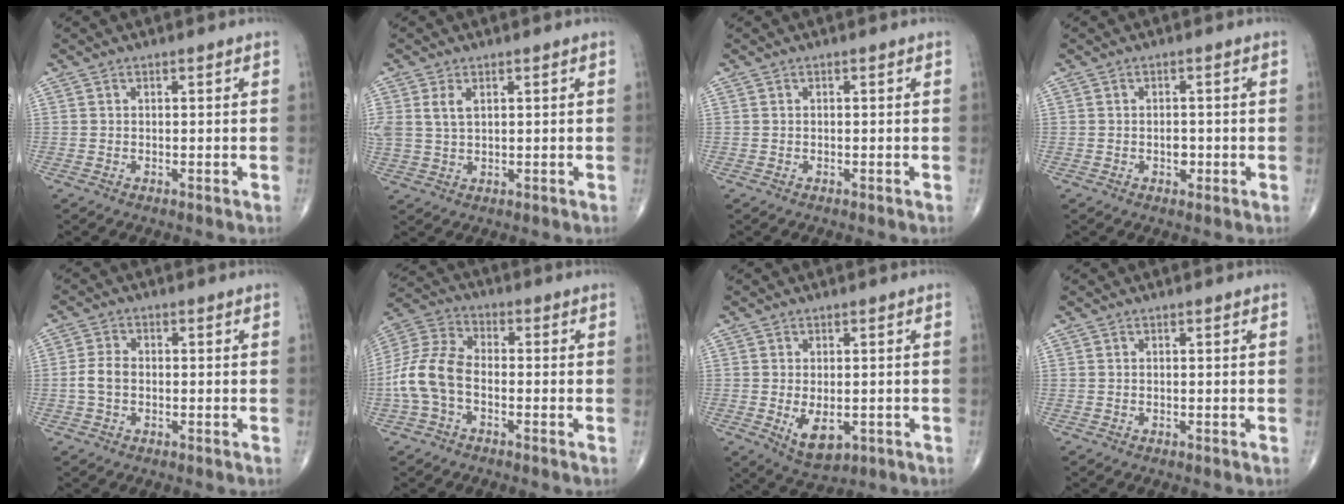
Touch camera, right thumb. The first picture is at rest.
{"total": 4.6, "force": [1.6, 2.7, 3.3], "torque": [-0.078, 0.003, 0.038]}
{"total": 0.0}
{"total": 2.2, "force": [-0.5, 1.5, 1.5], "torque": [-0.009, 0.005, -0.007]}
{"total": 3.6, "force": [-0.6, 2.4, 2.6], "torque": [-0.057, 0.012, -0.015]}
{"total": 10.8, "force": [-2.6, 6.7, 8.1], "torque": [-0.173, 0.031, -0.061]}
{"total": 6.3, "force": [-1.4, 3.6, 5.0], "torque": [-0.070, -0.012, -0.010]}
{"total": 0.0}